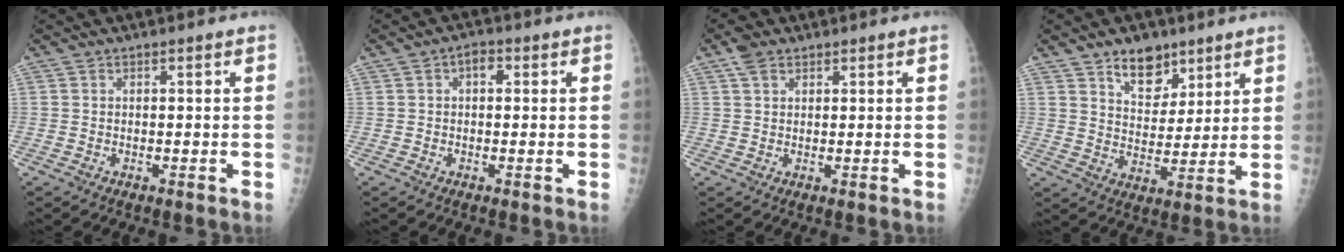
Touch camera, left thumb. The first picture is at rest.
{"total": 2.4, "force": [0.5, 1.5, 1.8], "torque": [-0.016, 0.007, 0.001]}
{"total": 3.0, "force": [1.8, 1.9, 1.5], "torque": [-0.025, 0.001, 0.037]}
{"total": 9.2, "force": [6.1, 5.4, 4.2], "torque": [-0.034, -0.039, 0.104]}